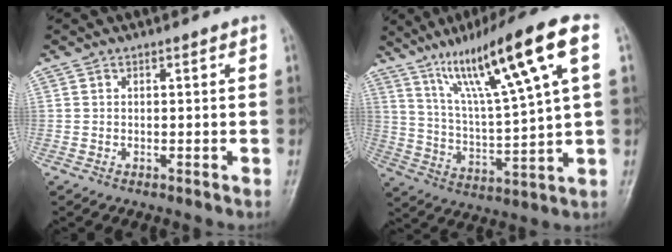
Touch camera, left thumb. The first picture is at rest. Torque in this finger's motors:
{"motor_torque": [0.30, 0.14, 1.69, -1.08, 0.31]}